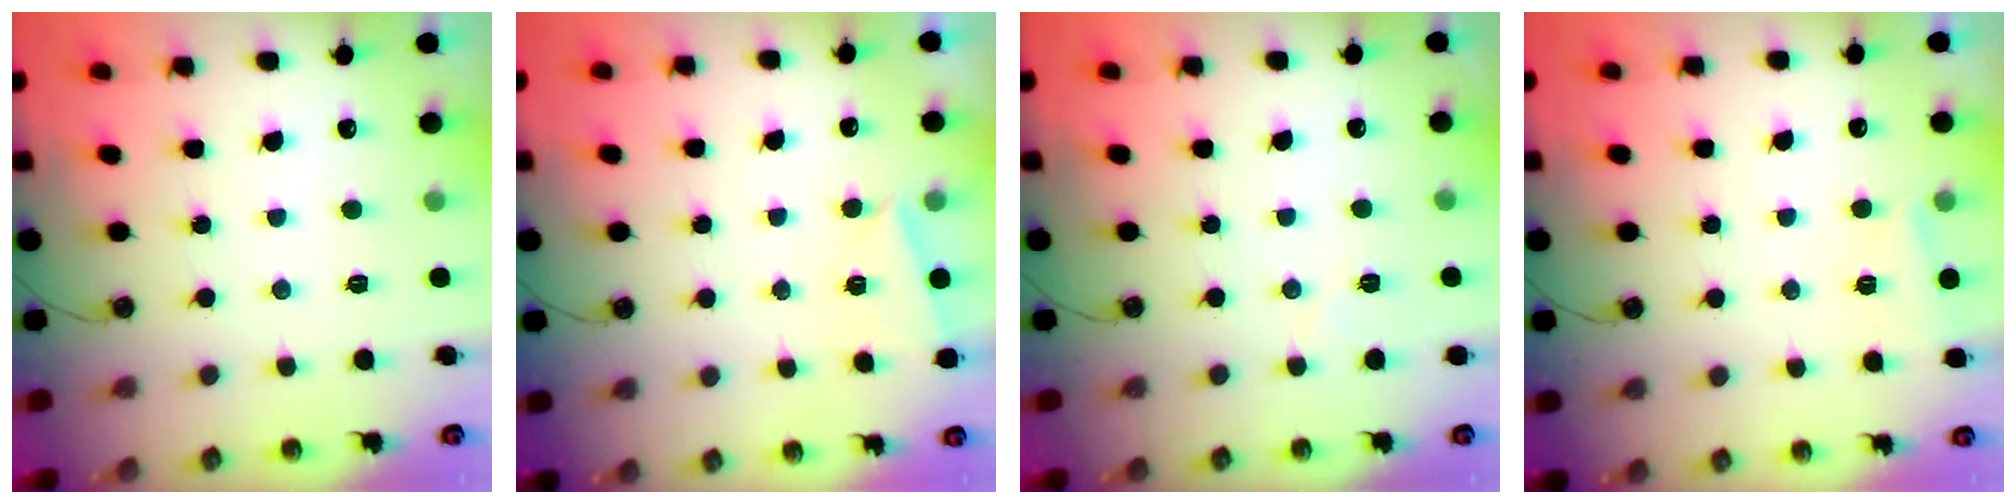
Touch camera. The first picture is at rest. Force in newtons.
{"total": 3.1, "press": 2.3, "slide": 2.1}
{"total": 3.8, "press": 3.4, "slide": 1.7}
{"total": 2.1, "press": 1.9, "slide": 0.9}